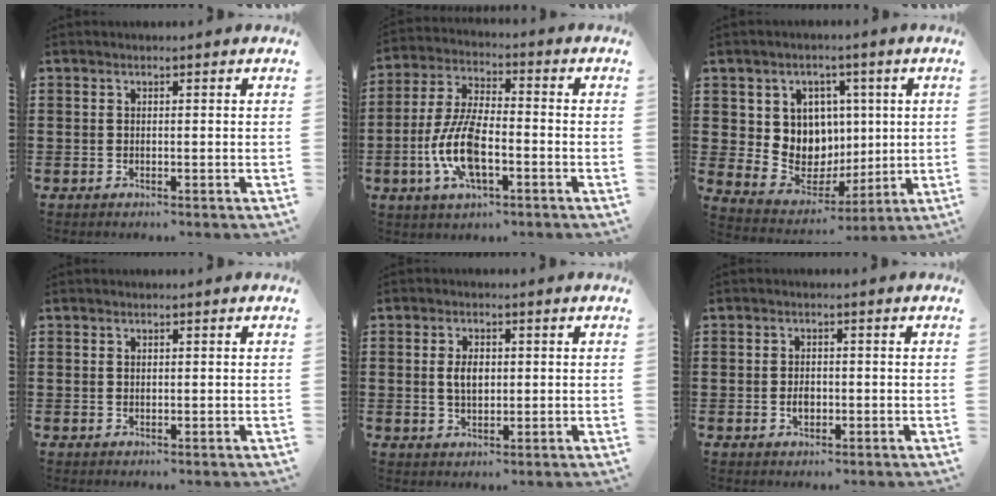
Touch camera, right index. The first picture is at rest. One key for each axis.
{"total": 10.1, "fx": -3.2, "fy": 4.2, "fz": 8.7, "tx": -0.206, "ty": -0.009, "tz": -0.065}
{"total": 8.5, "fx": 2.1, "fy": 7.9, "fz": 2.2, "tx": -0.063, "ty": -0.020, "tz": 0.045}
{"total": 0.5, "fx": 0.3, "fy": 0.4, "fz": 0.2, "tx": -0.005, "ty": 0.001, "tz": 0.006}
{"total": 3.7, "fx": 0.3, "fy": 2.1, "fz": 3.0, "tx": -0.053, "ty": 0.006, "tz": 0.002}
{"total": 2.0, "fx": -0.5, "fy": 1.3, "fz": 1.5, "tx": -0.029, "ty": 0.003, "tz": -0.009}